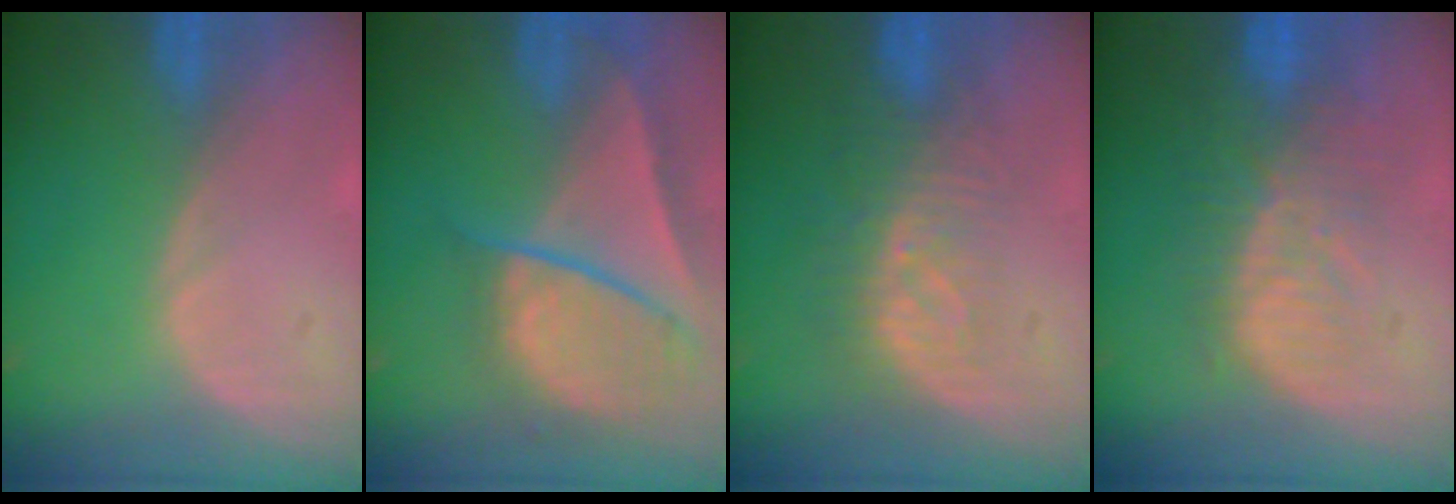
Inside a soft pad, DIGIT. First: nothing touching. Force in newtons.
{"total": 9.5, "press": 8.2, "slide": 4.8}
{"total": 8.3, "press": 7.3, "slide": 3.9}
{"total": 10.0, "press": 8.8, "slide": 4.6}